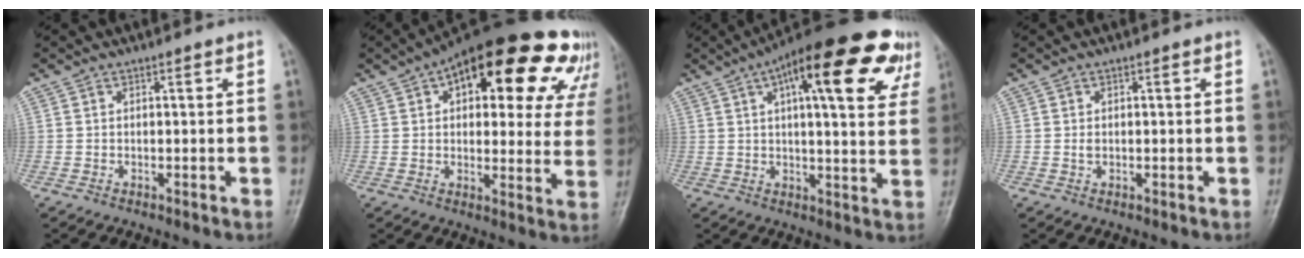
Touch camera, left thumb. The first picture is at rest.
{"total": 25.8, "force": [12.6, 11.7, 19.2], "torque": [-0.220, 0.012, 0.163]}
{"total": 22.0, "force": [9.9, 7.0, 18.4], "torque": [-0.241, 0.004, 0.131]}
{"total": 1.0, "force": [0.1, 0.7, 0.6], "torque": [-0.009, 0.000, 0.001]}